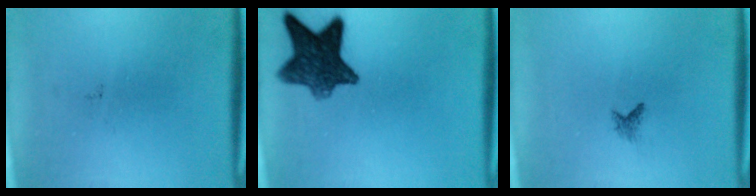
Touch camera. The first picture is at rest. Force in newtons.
{"total": 10.5}
{"total": 0.8}